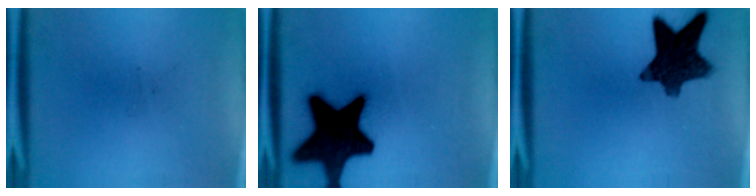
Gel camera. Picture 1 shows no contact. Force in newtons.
{"total": 18.2}
{"total": 11.5}